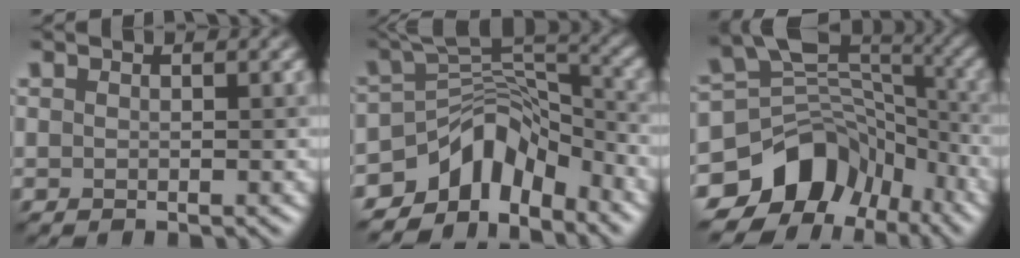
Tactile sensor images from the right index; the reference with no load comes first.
{"total": 8.2, "force": [-5.7, 4.4, 4.0], "torque": [-0.033, 0.002, -0.106]}
{"total": 11.0, "force": [-5.5, 8.0, 5.2], "torque": [-0.087, 0.006, -0.095]}